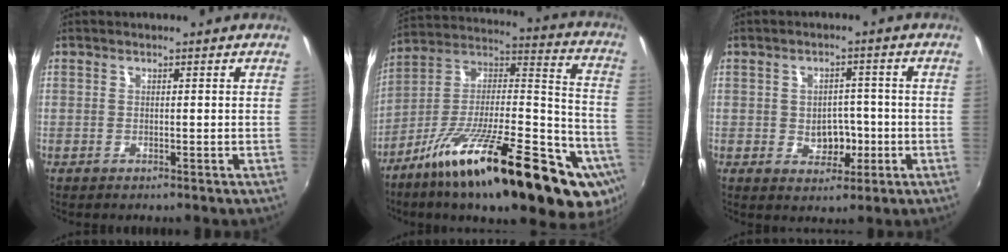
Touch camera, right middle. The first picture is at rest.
{"total": 31.2, "force": [-16.9, 8.3, 24.9], "torque": [-0.351, -0.007, -0.267]}
{"total": 4.6, "force": [-0.8, 3.5, 2.9], "torque": [-0.045, 0.004, -0.004]}